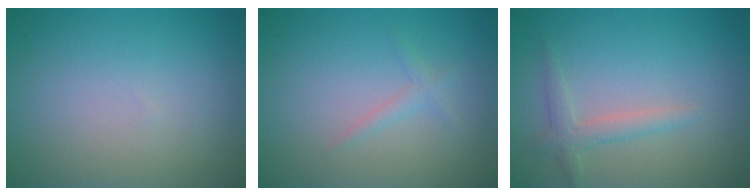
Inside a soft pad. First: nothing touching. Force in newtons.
{"total": 1.1, "press": 1.1, "slide": 0.0}
{"total": 2.0, "press": 2.0, "slide": 0.2}